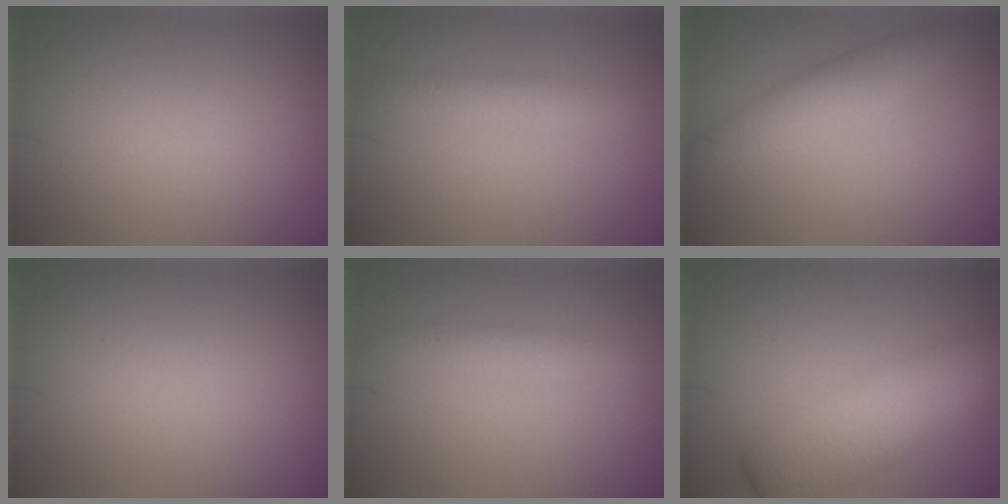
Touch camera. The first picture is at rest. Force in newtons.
{"total": 1.9, "press": 1.9, "slide": 0.1}
{"total": 3.5, "press": 3.5, "slide": 0.1}
{"total": 0.0}
{"total": 1.9, "press": 1.9, "slide": 0.1}
{"total": 7.6, "press": 7.6, "slide": 0.3}